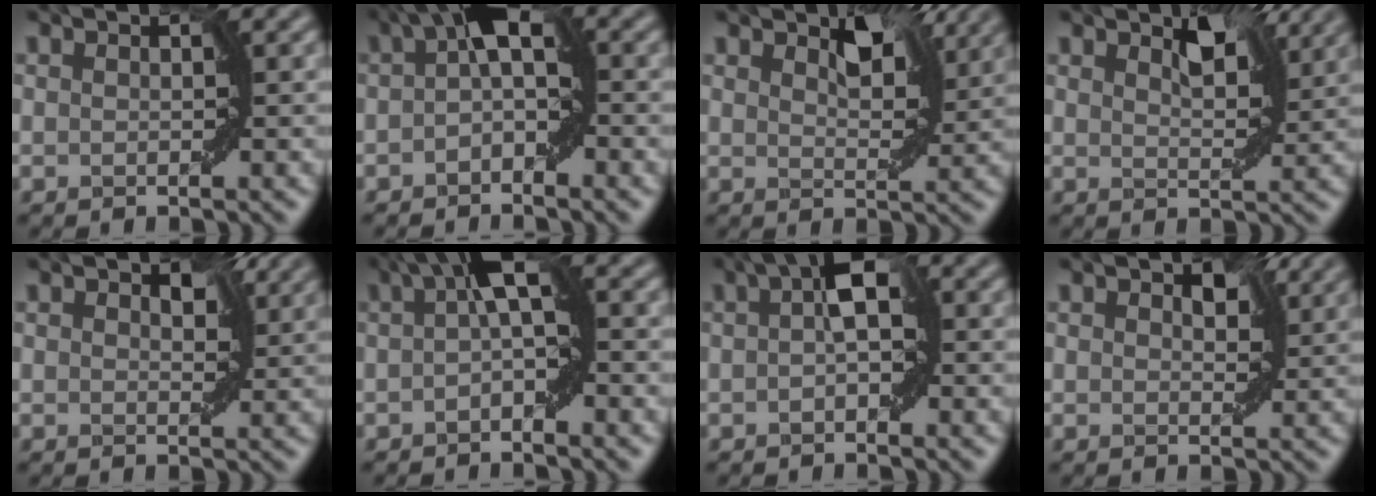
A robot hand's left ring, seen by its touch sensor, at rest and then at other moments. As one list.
[{"total": 4.7, "force": [0.4, 2.1, 4.1], "torque": [-0.059, 0.023, -0.008]}, {"total": 4.3, "force": [2.8, 1.6, 2.8], "torque": [-0.048, -0.001, 0.041]}, {"total": 4.2, "force": [2.8, 1.4, 2.8], "torque": [-0.048, 0.002, 0.044]}, {"total": 2.8, "force": [1.6, 1.3, 1.9], "torque": [-0.029, 0.002, 0.027]}, {"total": 4.2, "force": [0.5, 1.1, 4.0], "torque": [-0.055, 0.019, -0.003]}, {"total": 4.0, "force": [0.7, 1.6, 3.6], "torque": [-0.048, 0.015, 0.000]}, {"total": 2.8, "force": [1.5, 1.3, 1.9], "torque": [-0.030, 0.002, 0.026]}]